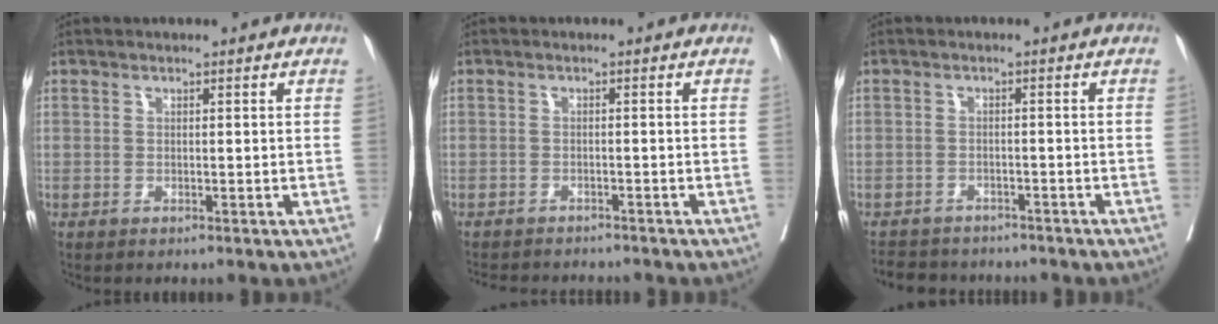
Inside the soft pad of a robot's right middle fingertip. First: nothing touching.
{"total": 7.9, "force": [-7.5, 1.8, 2.1], "torque": [-0.029, -0.004, -0.097]}
{"total": 8.2, "force": [-7.5, 2.7, 1.8], "torque": [-0.030, 0.002, -0.100]}